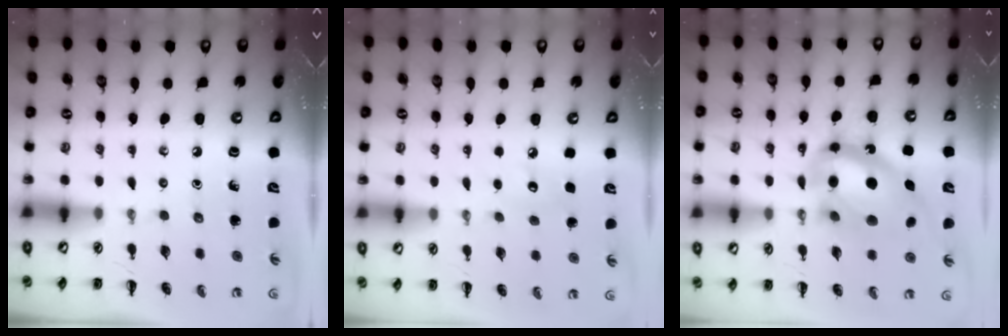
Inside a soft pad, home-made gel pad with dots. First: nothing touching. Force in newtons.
{"total": 5.1, "press": 5.0, "slide": 1.3}
{"total": 16.5, "press": 16.0, "slide": 4.1}